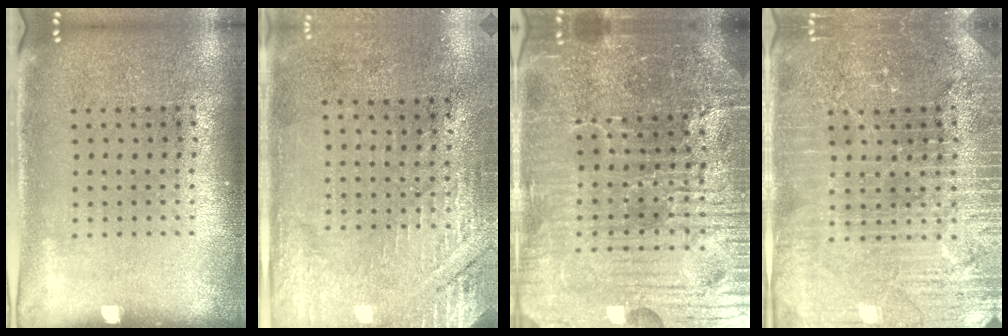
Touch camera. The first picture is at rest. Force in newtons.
{"total": 2.8, "press": 2.6, "slide": 1.0}
{"total": 6.4, "press": 5.8, "slide": 2.7}
{"total": 4.3, "press": 4.0, "slide": 1.4}